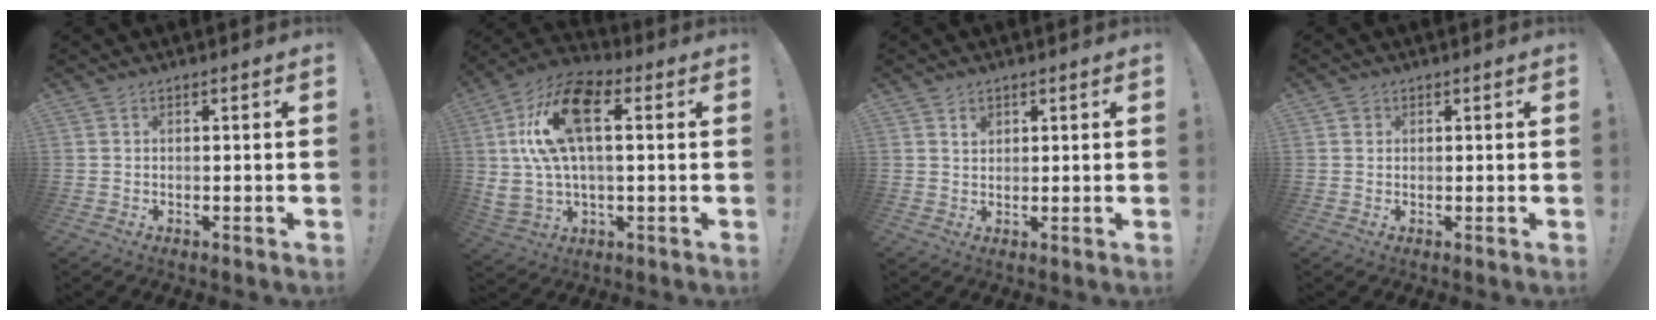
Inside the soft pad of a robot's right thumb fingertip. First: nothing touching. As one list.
[{"total": 18.6, "force": [4.6, 9.5, 15.2], "torque": [-0.288, 0.005, 0.078]}, {"total": 1.9, "force": [1.2, 1.3, 0.6], "torque": [0.006, -0.009, 0.020]}, {"total": 1.2, "force": [0.6, 1.0, 0.1], "torque": [0.005, -0.001, 0.010]}]